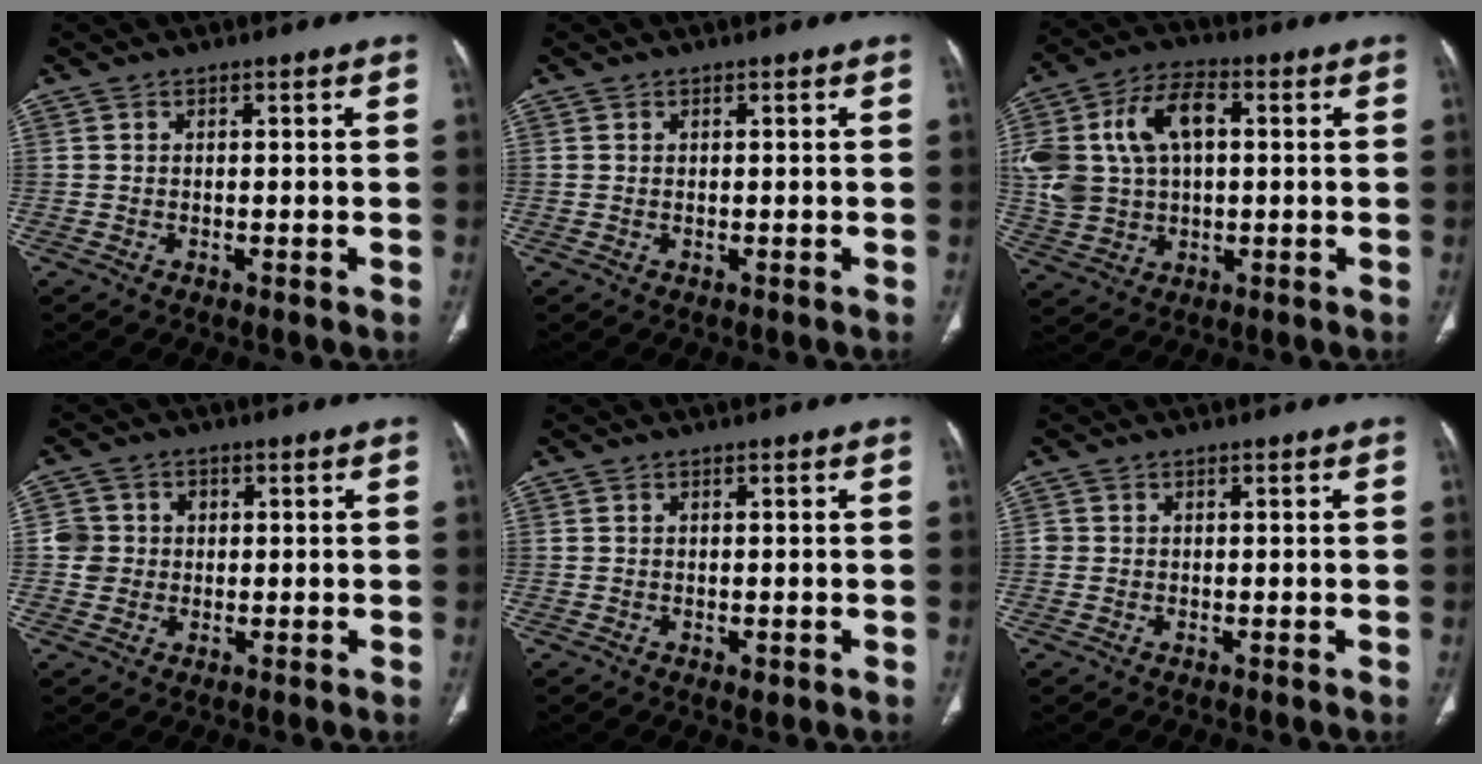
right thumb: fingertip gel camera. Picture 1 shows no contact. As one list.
[{"total": 0.0}, {"total": 17.9, "force": [3.3, 11.5, 13.3], "torque": [-0.277, 0.021, 0.062]}, {"total": 4.7, "force": [0.3, 4.6, 0.9], "torque": [0.010, 0.008, 0.003]}, {"total": 1.1, "force": [-0.4, 0.6, 0.9], "torque": [-0.014, -0.003, -0.002]}, {"total": 0.7, "force": [-0.1, 0.7, 0.1], "torque": [0.003, 0.004, -0.001]}]